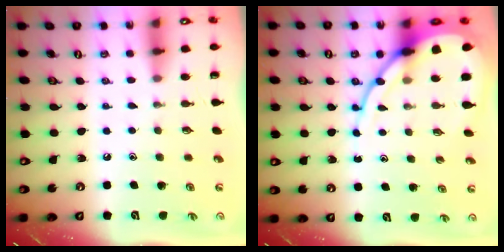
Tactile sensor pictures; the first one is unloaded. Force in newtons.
{"total": 12.5, "press": 12.5, "slide": 1.1}